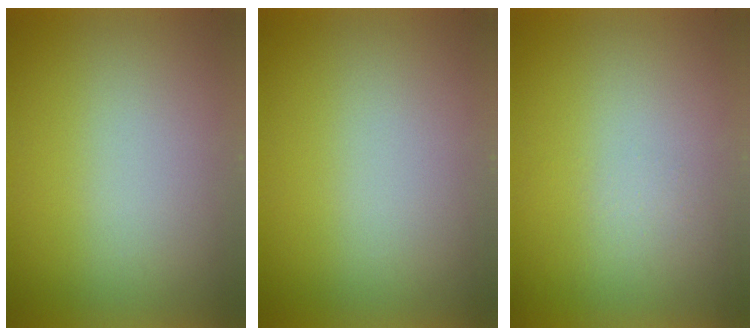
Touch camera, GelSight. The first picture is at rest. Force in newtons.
{"total": 0.0}
{"total": 1.3}